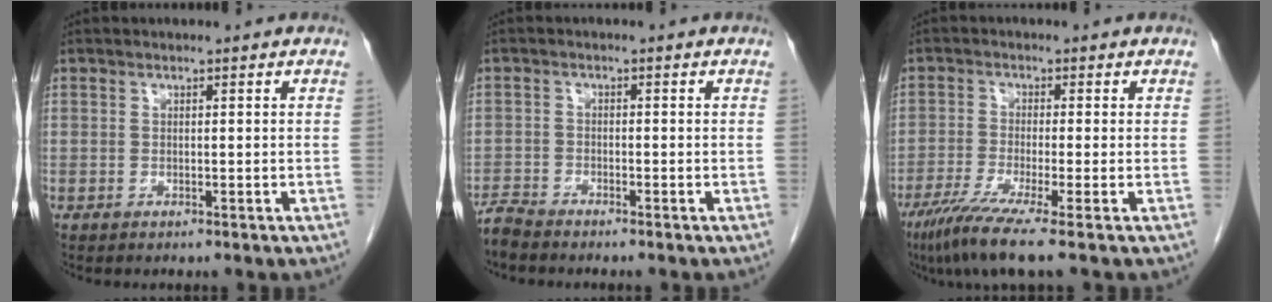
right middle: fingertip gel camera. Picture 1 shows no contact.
{"total": 2.6, "force": [-2.5, 0.0, 0.5], "torque": [-0.004, -0.011, -0.050]}
{"total": 7.6, "force": [-5.1, -0.9, 5.6], "torque": [-0.096, -0.024, -0.092]}